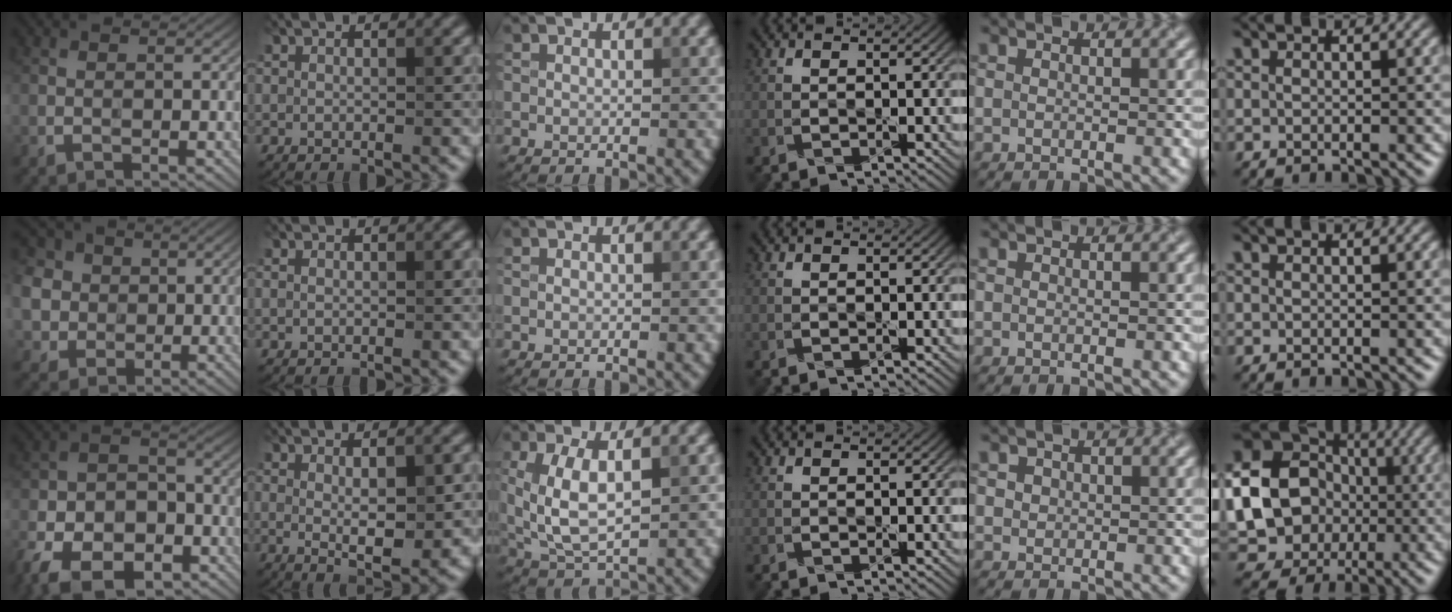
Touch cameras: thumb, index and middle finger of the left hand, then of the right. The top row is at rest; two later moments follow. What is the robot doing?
{"motion": "wipe", "object": "plastic plate"}